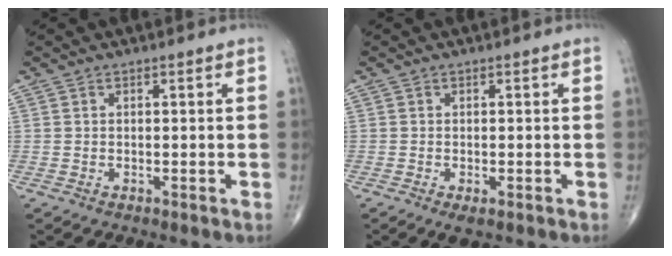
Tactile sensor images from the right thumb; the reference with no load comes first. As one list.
[{"total": 2.0, "force": [-0.9, 0.8, 1.5], "torque": [-0.030, -0.005, -0.013]}]